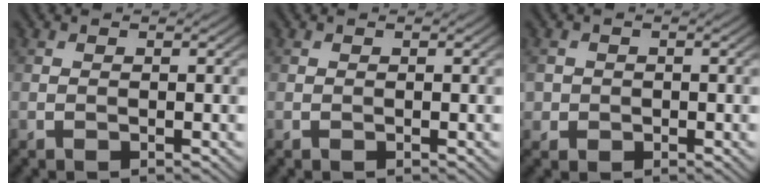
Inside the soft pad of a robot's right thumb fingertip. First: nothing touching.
{"total": 0.0}
{"total": 2.1, "force": [-0.4, 2.0, 0.4], "torque": [-0.009, -0.007, -0.009]}